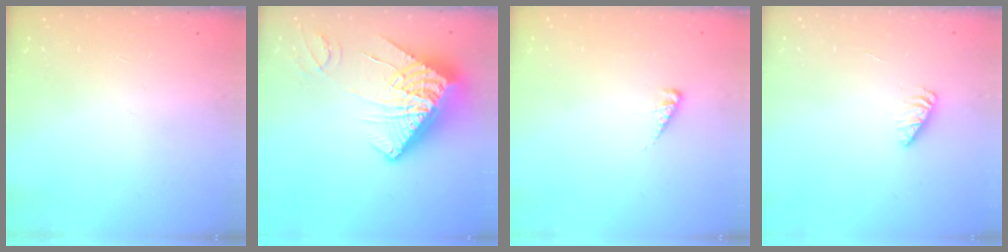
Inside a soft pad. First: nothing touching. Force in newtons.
{"total": 16.3, "press": 16.2, "slide": 1.8}
{"total": 2.6, "press": 2.6, "slide": 0.5}
{"total": 1.8, "press": 1.7, "slide": 0.2}